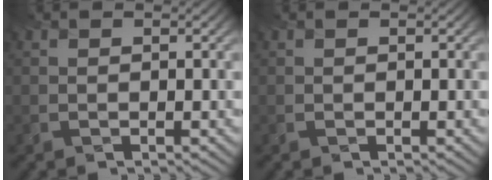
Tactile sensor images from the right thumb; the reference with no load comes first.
{"total": 0.0}